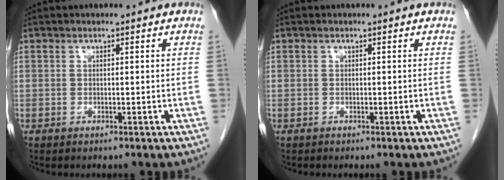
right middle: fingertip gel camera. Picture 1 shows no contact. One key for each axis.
{"total": 0.0}